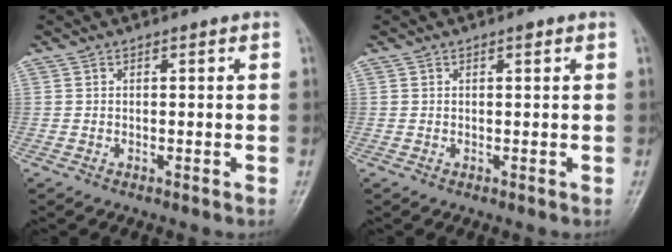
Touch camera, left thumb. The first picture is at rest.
{"total": 0.8, "force": [0.4, 0.2, 0.6], "torque": [-0.009, 0.000, 0.005]}